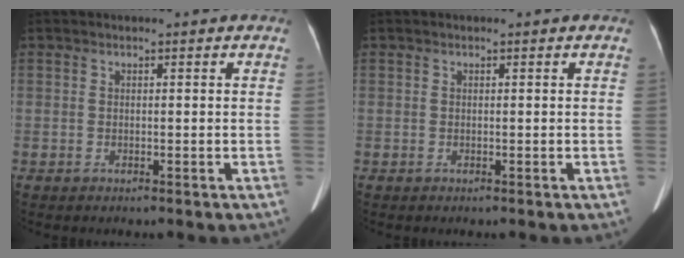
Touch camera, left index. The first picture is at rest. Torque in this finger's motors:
{"motor_torque": [0.18, 0.06, 0.02, 0.00]}